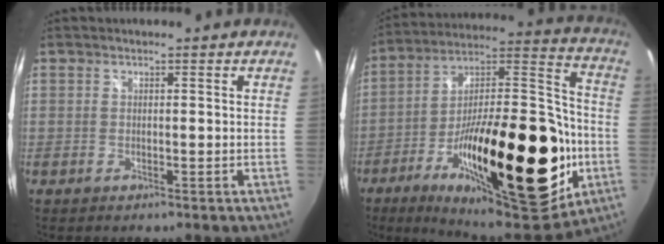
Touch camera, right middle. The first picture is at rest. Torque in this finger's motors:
{"motor_torque": [2.14, 0.00, 1.06, 0.21]}